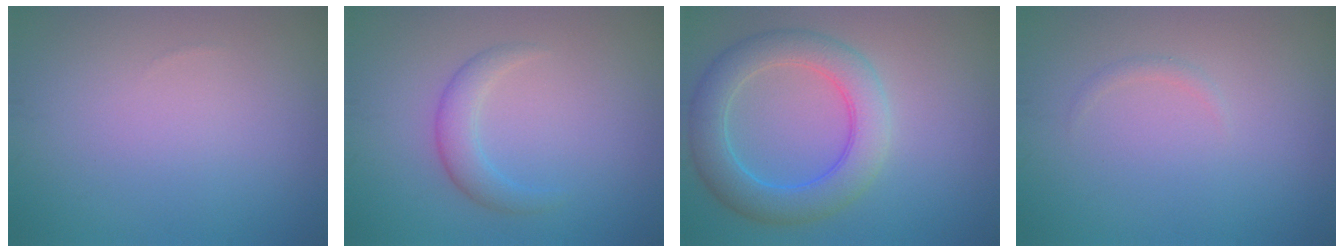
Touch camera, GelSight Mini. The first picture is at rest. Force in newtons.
{"total": 2.4, "press": 2.4, "slide": 0.1}
{"total": 6.0, "press": 6.0, "slide": 0.2}
{"total": 0.6, "press": 0.6, "slide": 0.0}